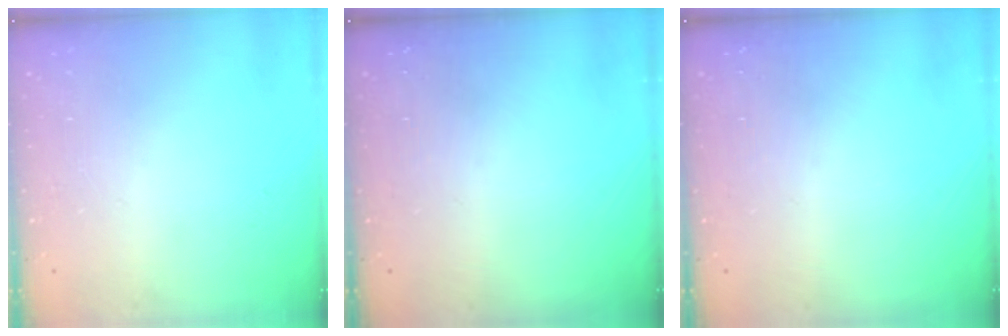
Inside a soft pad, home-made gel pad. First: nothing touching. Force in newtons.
{"total": 0.0}
{"total": 0.0}